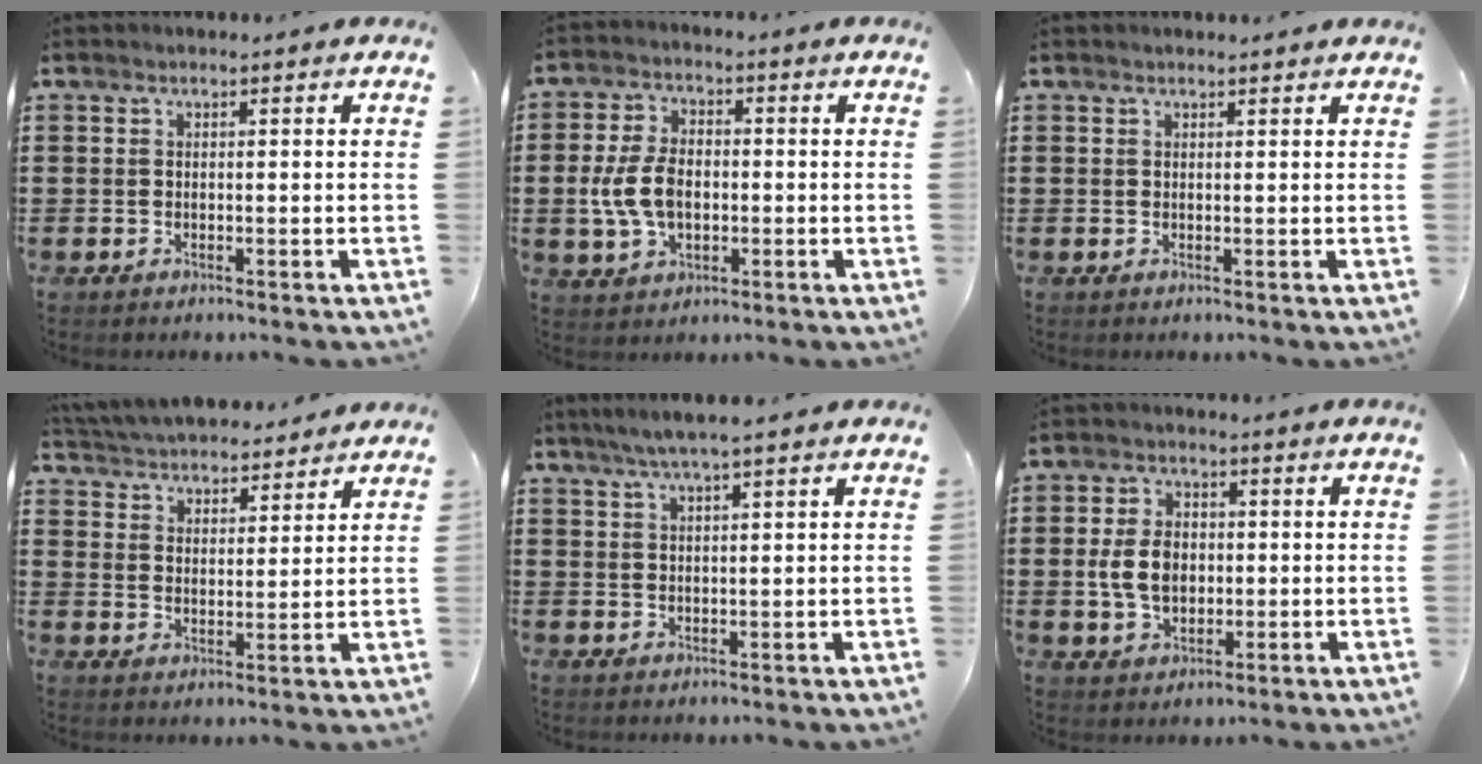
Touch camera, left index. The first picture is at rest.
{"total": 7.3, "force": [-0.7, 4.5, 5.7], "torque": [-0.140, 0.002, -0.020]}
{"total": 0.8, "force": [0.7, 0.0, 0.2], "torque": [-0.007, -0.001, 0.015]}
{"total": 4.5, "force": [4.5, 0.7, -0.2], "torque": [-0.019, -0.024, 0.078]}
{"total": 3.4, "force": [2.5, -0.1, 2.3], "torque": [-0.049, 0.000, 0.044]}
{"total": 6.4, "force": [0.0, 4.4, 4.7], "torque": [-0.109, 0.003, -0.009]}